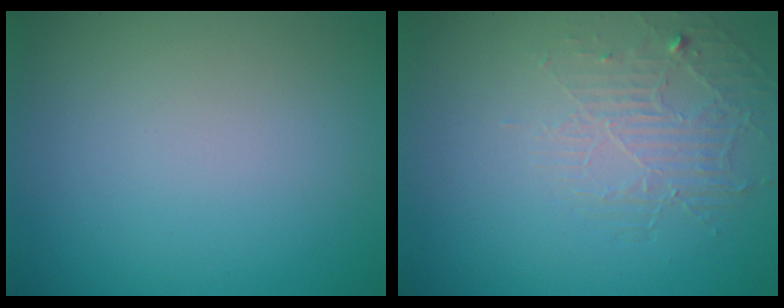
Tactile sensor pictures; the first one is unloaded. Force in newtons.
{"total": 2.0, "press": 1.1, "slide": 1.7}